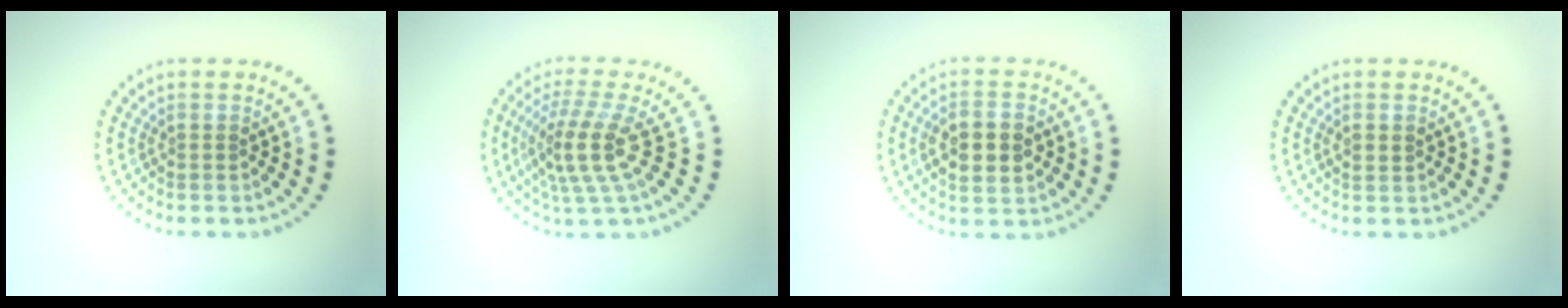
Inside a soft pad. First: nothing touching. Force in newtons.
{"total": 4.5, "press": 3.4, "slide": 3.0}
{"total": 4.0, "press": 4.0, "slide": 0.2}
{"total": 1.4, "press": 1.4, "slide": 0.0}